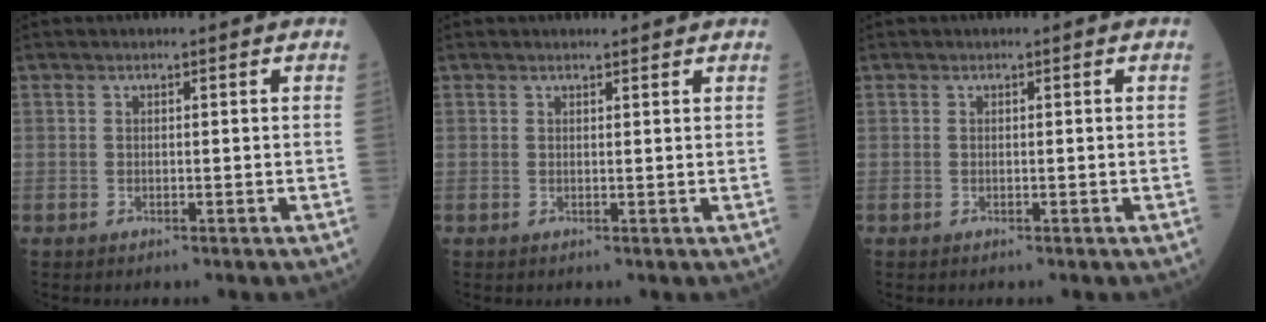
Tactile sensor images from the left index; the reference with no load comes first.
{"total": 2.0, "force": [1.9, 0.2, 0.3], "torque": [-0.011, 0.004, 0.025]}
{"total": 0.0}